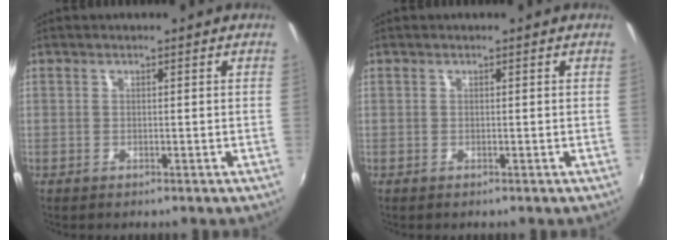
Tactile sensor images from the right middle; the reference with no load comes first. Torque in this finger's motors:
{"motor_torque": [0.00, 0.00, 0.00, 0.00]}